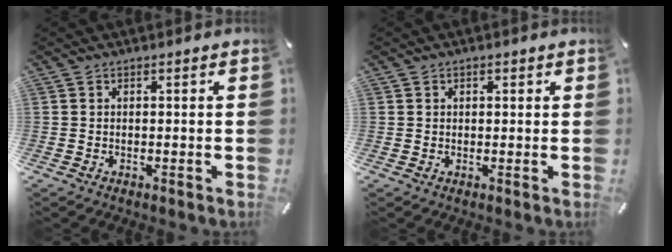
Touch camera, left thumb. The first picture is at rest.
{"total": 1.1, "force": [0.3, 1.0, 0.3], "torque": [0.003, 0.002, 0.002]}